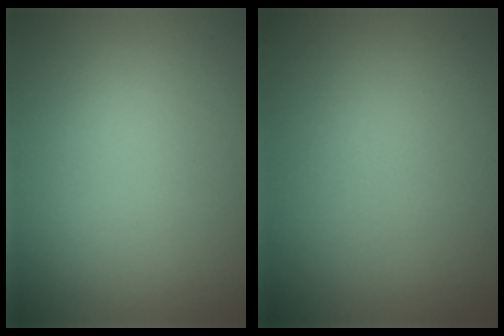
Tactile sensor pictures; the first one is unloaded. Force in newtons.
{"total": 0.0}